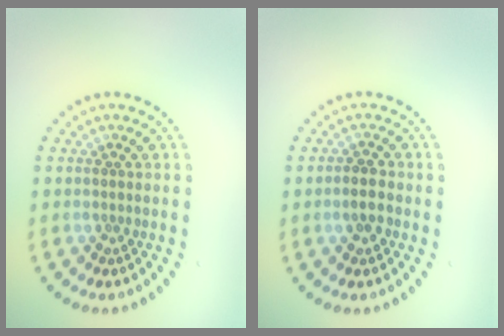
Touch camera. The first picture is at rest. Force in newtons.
{"total": 2.0, "press": 2.0, "slide": 0.4}